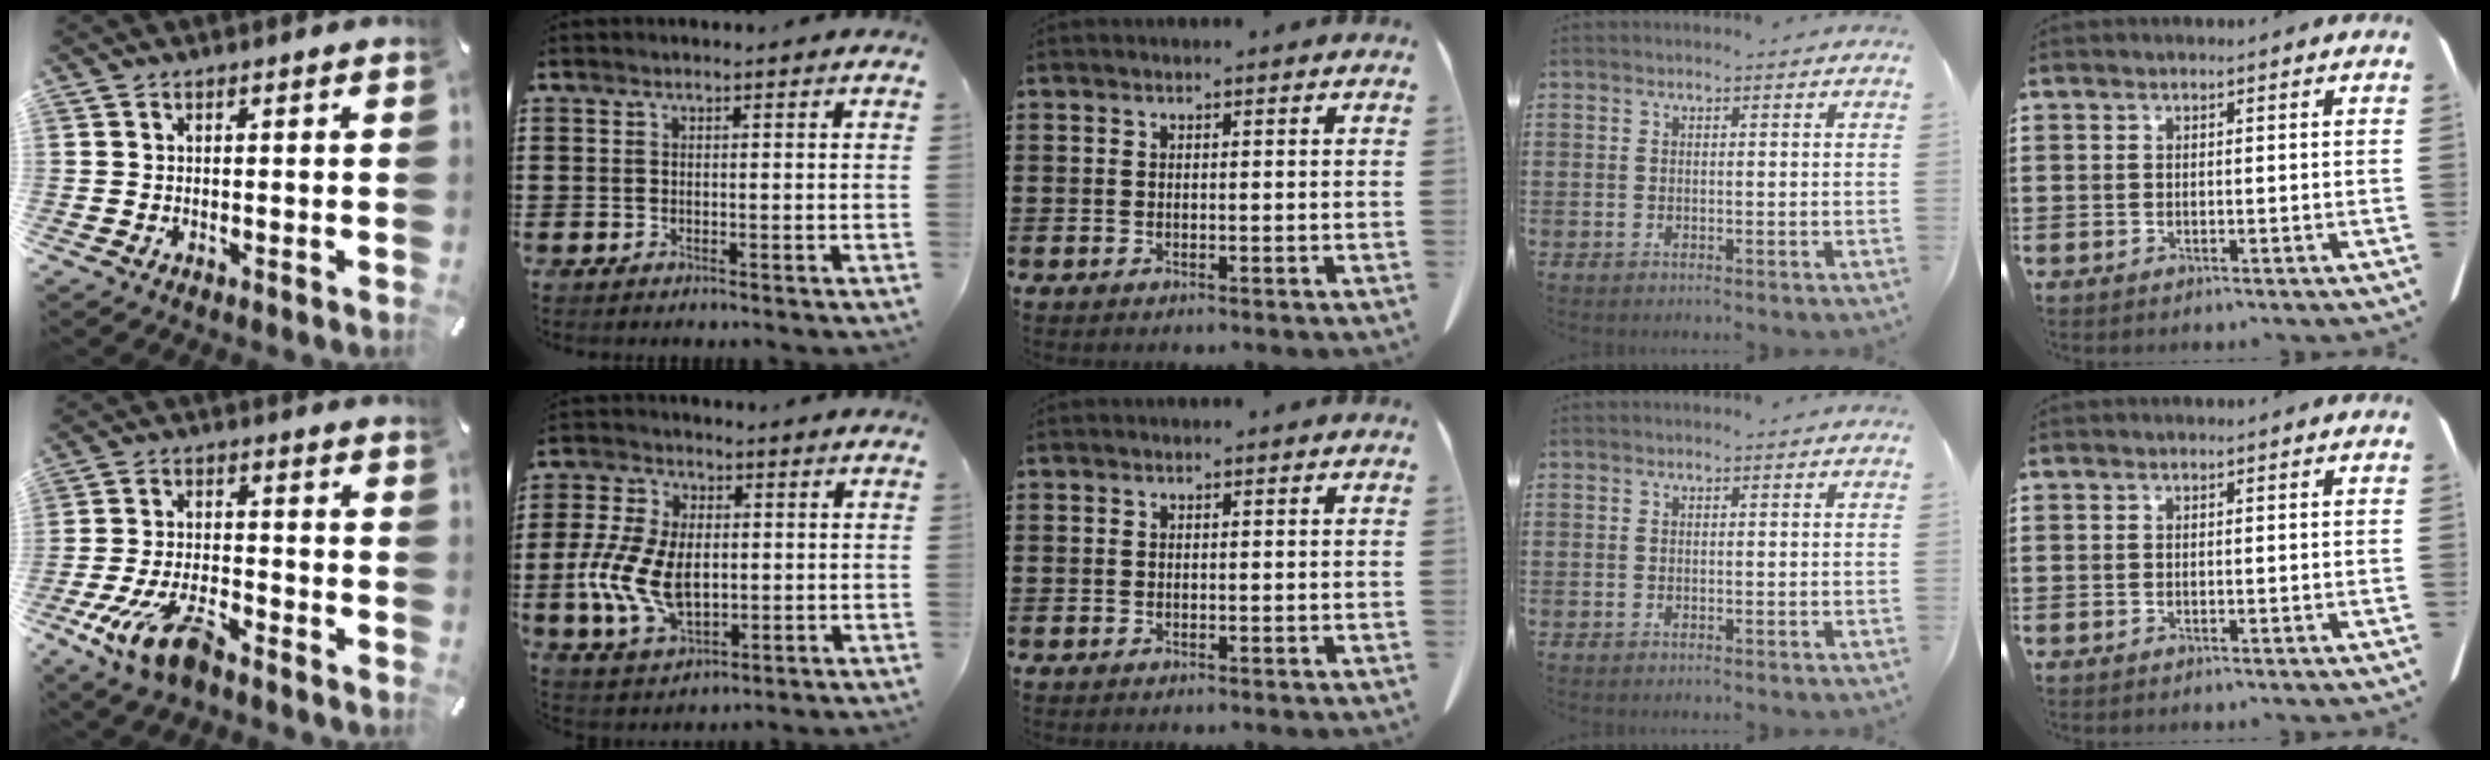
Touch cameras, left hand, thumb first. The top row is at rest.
{"thumb": {"total": 13.0, "force": [-8.4, 4.8, 8.6], "torque": [-0.183, 0.031, -0.155]}, "index": {"total": 11.3, "force": [-1.1, 6.8, 9.0], "torque": [-0.211, -0.001, -0.021]}}